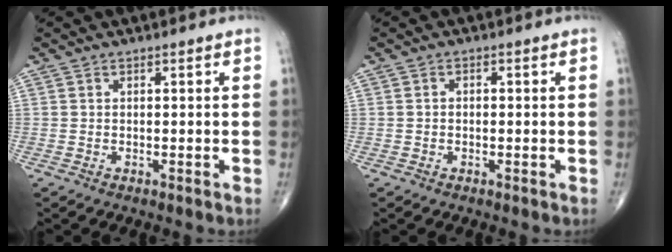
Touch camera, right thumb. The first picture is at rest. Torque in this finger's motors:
{"motor_torque": [-0.43, 0.36, 0.04, 0.12, 0.07]}